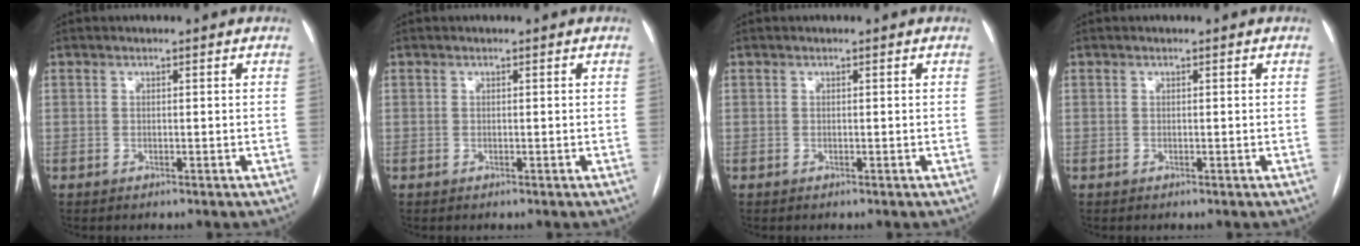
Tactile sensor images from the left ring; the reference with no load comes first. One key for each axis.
{"total": 0.0}
{"total": 0.0}
{"total": 0.0}